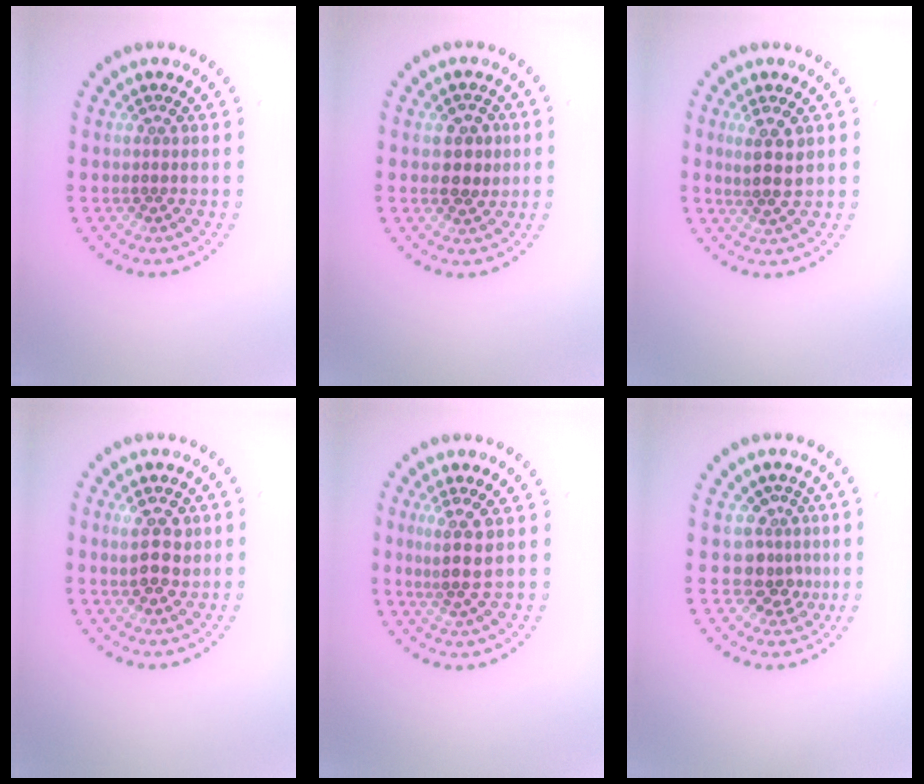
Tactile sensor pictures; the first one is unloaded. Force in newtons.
{"total": 2.5, "press": 2.5, "slide": 0.4}
{"total": 2.6, "press": 2.2, "slide": 1.3}
{"total": 2.9, "press": 2.8, "slide": 0.5}
{"total": 2.8, "press": 2.3, "slide": 1.6}
{"total": 2.8, "press": 2.0, "slide": 1.9}